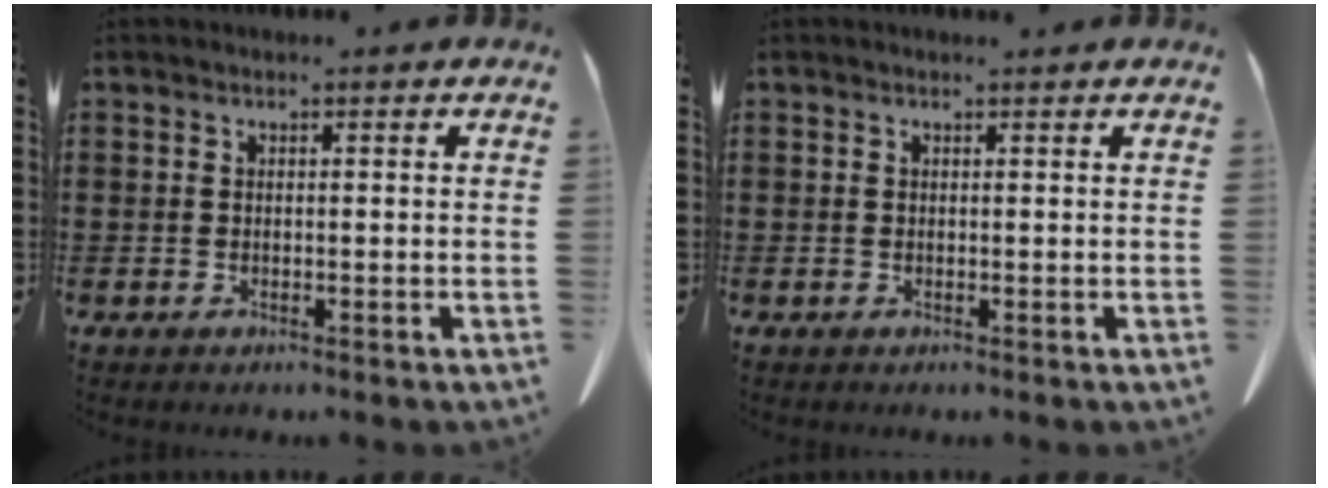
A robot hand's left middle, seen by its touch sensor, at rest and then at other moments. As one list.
[{"total": 0.0}]